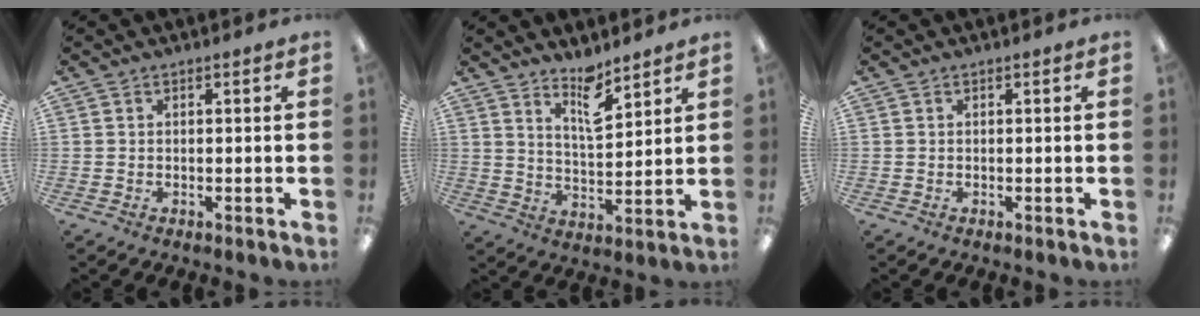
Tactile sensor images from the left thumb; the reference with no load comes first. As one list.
[{"total": 8.1, "force": [6.4, 2.4, 4.4], "torque": [-0.064, -0.045, 0.108]}, {"total": 0.0}]